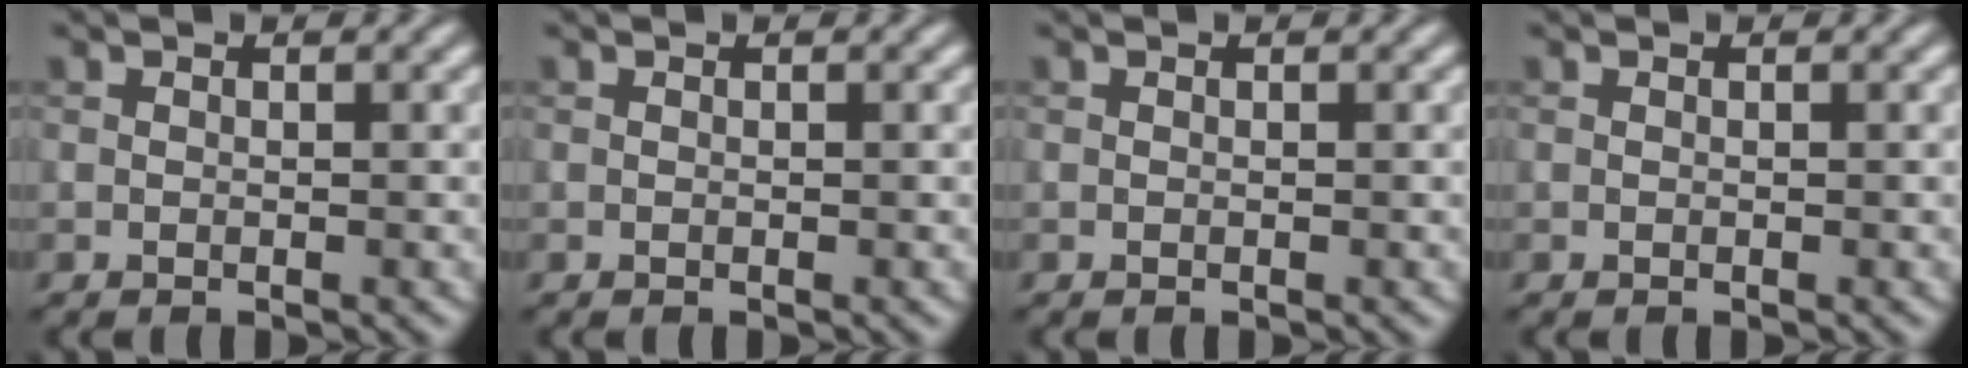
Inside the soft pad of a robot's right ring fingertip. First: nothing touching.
{"total": 0.0}
{"total": 0.0}
{"total": 0.0}